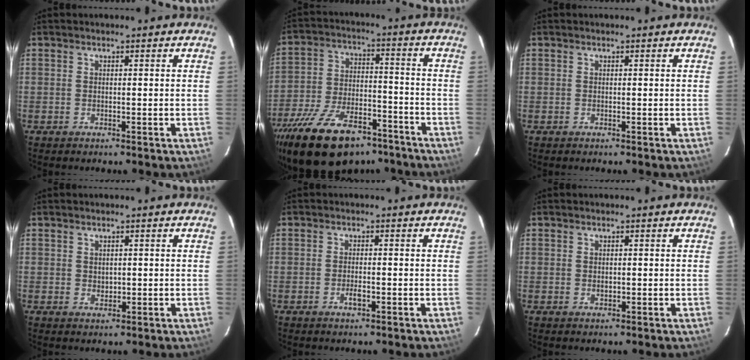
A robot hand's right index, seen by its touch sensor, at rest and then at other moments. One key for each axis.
{"total": 21.4, "fx": -15.3, "fy": 9.8, "fz": 11.2, "tx": -0.227, "ty": -0.011, "tz": -0.237}
{"total": 0.0}
{"total": 1.6, "fx": 0.4, "fy": 1.3, "fz": 0.7, "tx": -0.009, "ty": 0.002, "tz": 0.009}
{"total": 2.2, "fx": -0.9, "fy": 0.8, "fz": 1.8, "tx": -0.035, "ty": -0.001, "tz": -0.016}
{"total": 1.0, "fx": 0.1, "fy": 0.8, "fz": 0.6, "tx": -0.009, "ty": 0.002, "tz": 0.003}